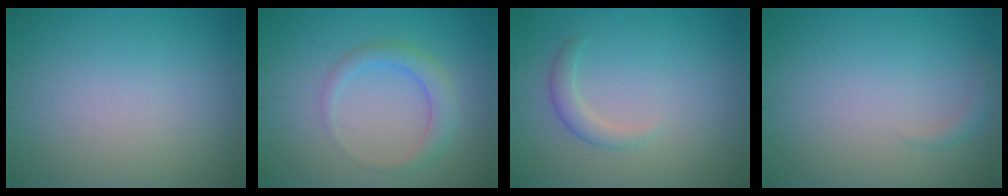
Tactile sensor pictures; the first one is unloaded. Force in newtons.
{"total": 2.6, "press": 2.6, "slide": 0.1}
{"total": 1.6, "press": 1.6, "slide": 0.1}
{"total": 0.8, "press": 0.8, "slide": 0.0}